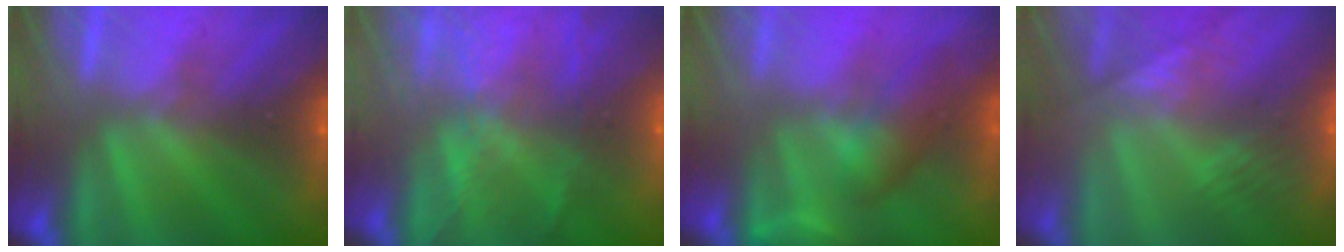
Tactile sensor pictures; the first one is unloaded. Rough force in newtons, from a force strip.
{"total": 8.9}
{"total": 4.5}
{"total": 2.7}